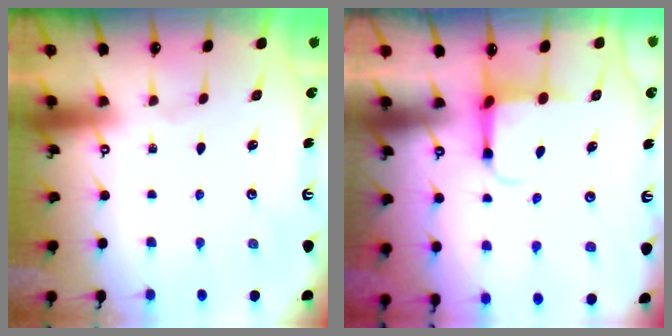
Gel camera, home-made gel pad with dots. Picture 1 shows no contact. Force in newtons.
{"total": 3.8, "press": 3.6, "slide": 1.2}